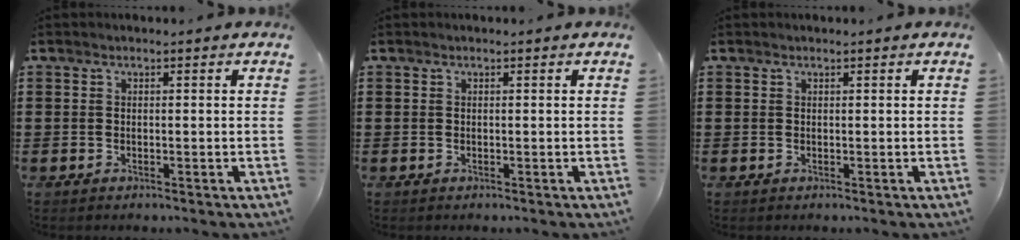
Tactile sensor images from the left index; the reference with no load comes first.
{"total": 0.0}
{"total": 0.0}